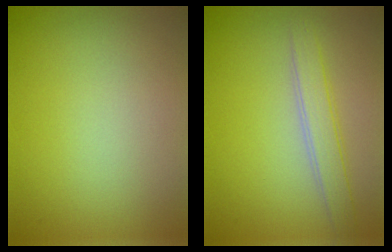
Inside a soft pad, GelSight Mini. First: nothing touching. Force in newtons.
{"total": 2.5, "press": 2.5, "slide": 0.1}